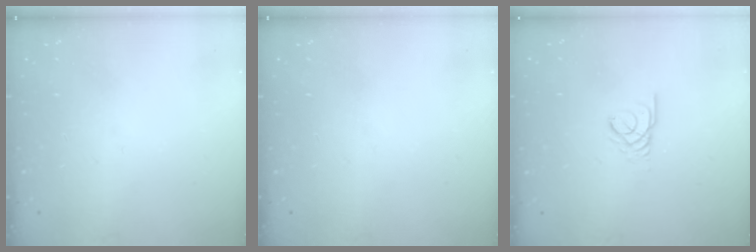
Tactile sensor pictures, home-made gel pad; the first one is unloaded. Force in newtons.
{"total": 0.0}
{"total": 2.7, "press": 2.7, "slide": 0.1}